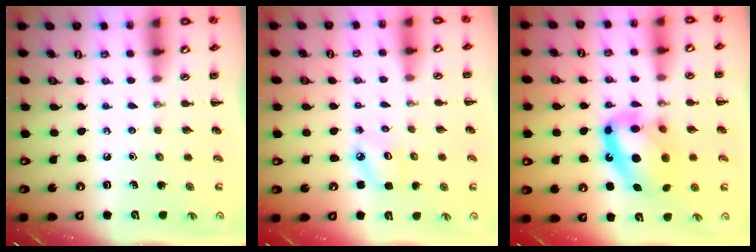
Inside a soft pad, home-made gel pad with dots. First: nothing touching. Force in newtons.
{"total": 3.8, "press": 3.7, "slide": 0.5}
{"total": 14.8, "press": 14.4, "slide": 3.6}